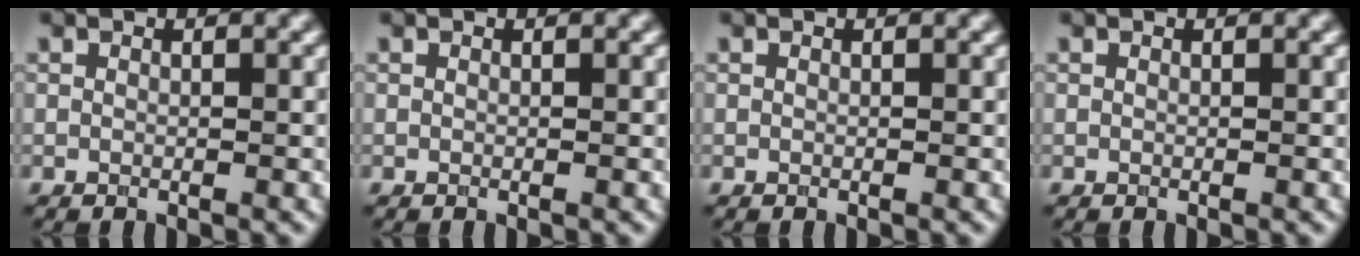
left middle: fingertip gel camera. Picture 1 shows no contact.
{"total": 0.0}
{"total": 0.0}
{"total": 0.0}